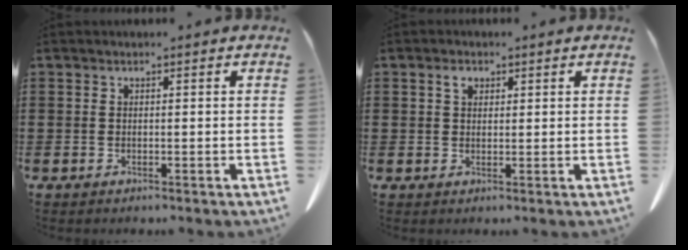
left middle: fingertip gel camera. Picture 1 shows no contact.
{"total": 2.0, "force": [0.9, 1.2, 1.2], "torque": [-0.020, 0.003, 0.015]}